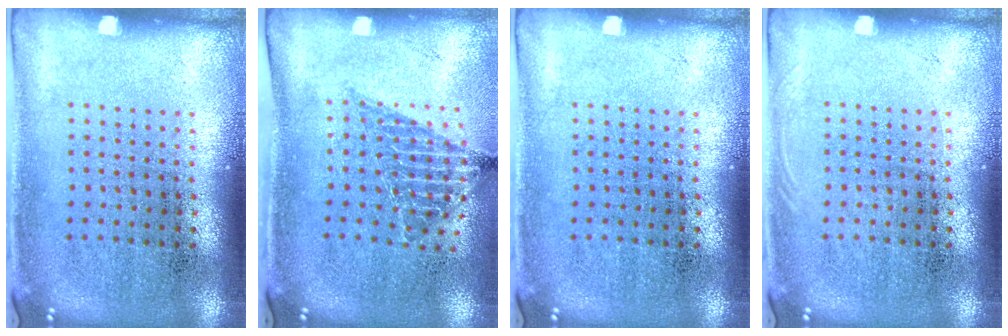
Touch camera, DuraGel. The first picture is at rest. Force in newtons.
{"total": 1.3, "press": 1.1, "slide": 0.7}
{"total": 0.0}
{"total": 0.5, "press": 0.5, "slide": 0.2}